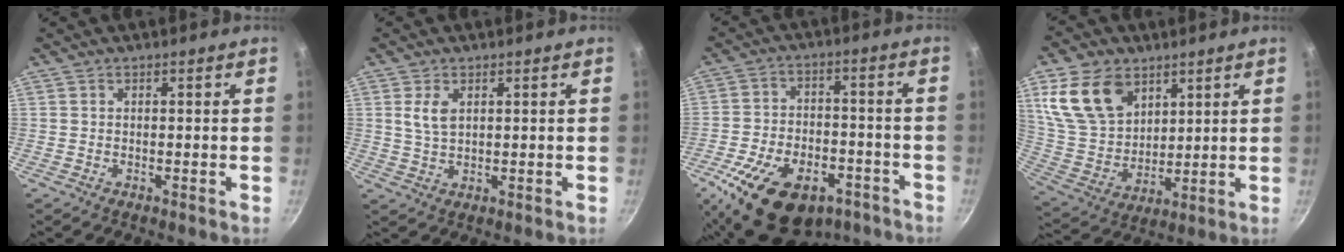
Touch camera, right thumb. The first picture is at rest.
{"total": 4.1, "force": [1.4, 2.2, 3.1], "torque": [-0.060, -0.007, 0.029]}
{"total": 20.7, "force": [-11.7, 12.0, 12.1], "torque": [-0.176, 0.049, -0.177]}
{"total": 16.1, "force": [7.8, 11.0, 8.9], "torque": [-0.145, -0.032, 0.163]}